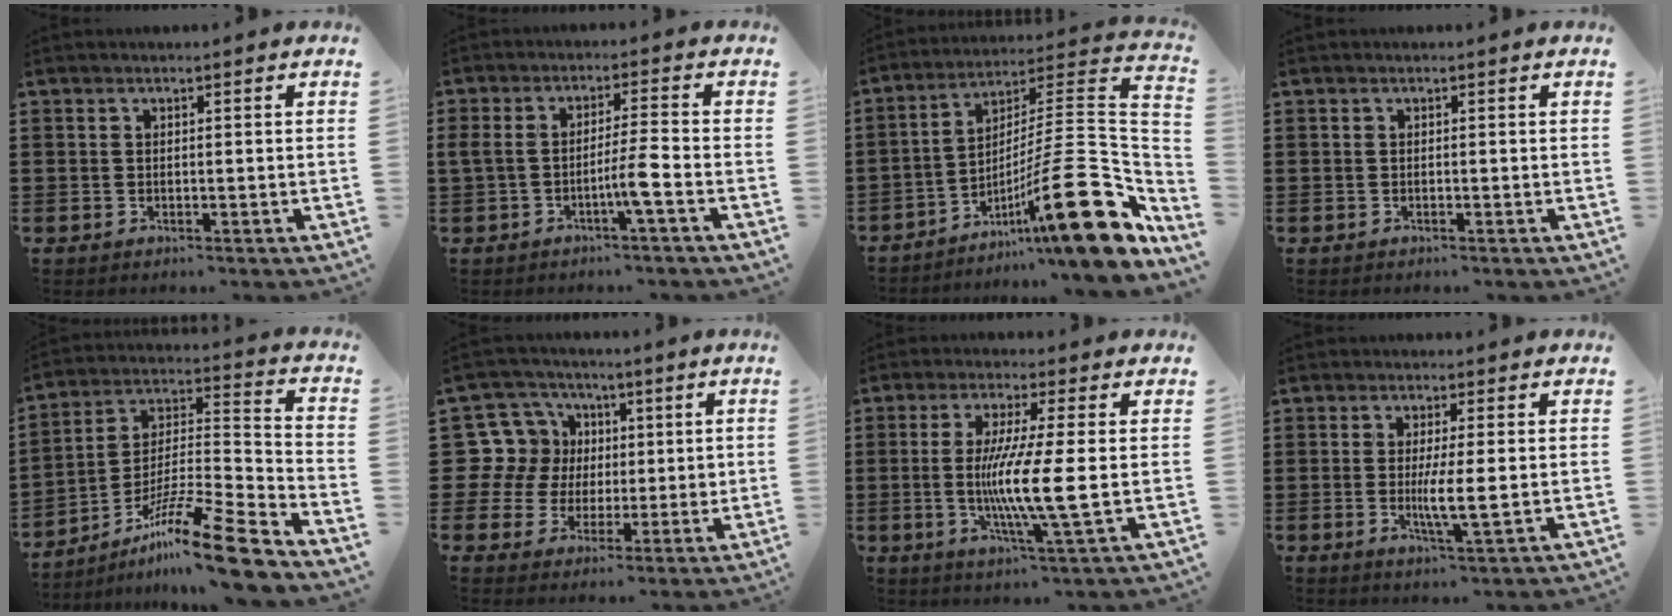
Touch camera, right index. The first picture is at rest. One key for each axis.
{"total": 5.0, "fx": -2.0, "fy": 0.1, "fz": 4.6, "tx": -0.095, "ty": -0.007, "tz": -0.042}
{"total": 19.8, "fx": -7.7, "fy": 3.7, "fz": 17.8, "tx": -0.265, "ty": 0.003, "tz": -0.127}
{"total": 0.0}
{"total": 15.4, "fx": -11.3, "fy": 1.4, "fz": 10.4, "tx": -0.164, "ty": 0.035, "tz": -0.204}
{"total": 11.5, "fx": 1.7, "fy": 10.9, "fz": 3.0, "tx": -0.120, "ty": -0.006, "tz": 0.034}
{"total": 9.2, "fx": -0.4, "fy": -0.1, "fz": 9.2, "tx": -0.177, "ty": -0.016, "tz": -0.014}
{"total": 4.6, "fx": -0.3, "fy": 0.2, "fz": 4.6, "tx": -0.081, "ty": -0.007, "tz": -0.007}